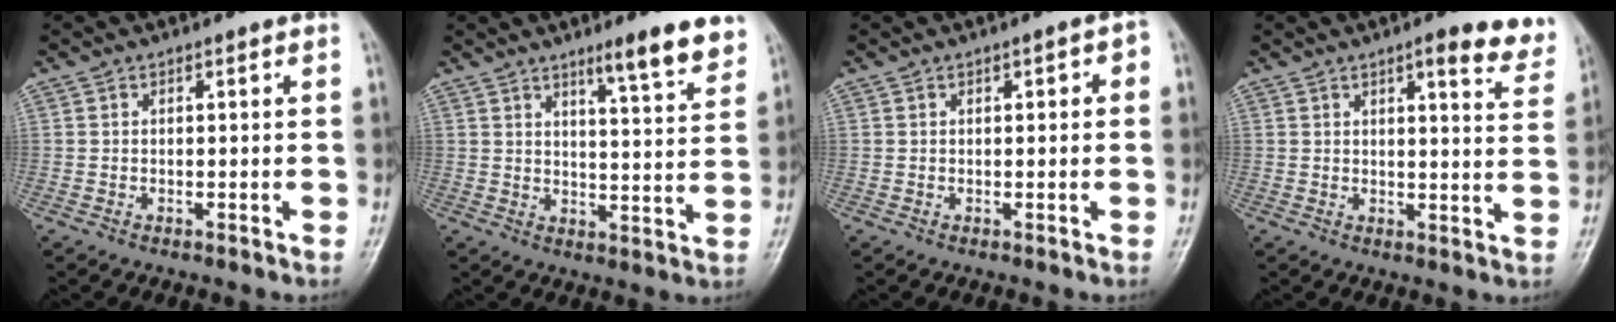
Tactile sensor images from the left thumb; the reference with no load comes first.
{"total": 9.0, "force": [6.4, 1.2, 6.2], "torque": [-0.072, -0.044, 0.092]}
{"total": 2.4, "force": [0.5, 1.1, 2.0], "torque": [-0.020, 0.006, 0.001]}
{"total": 8.8, "force": [6.5, 2.2, 5.6], "torque": [-0.042, -0.031, 0.068]}